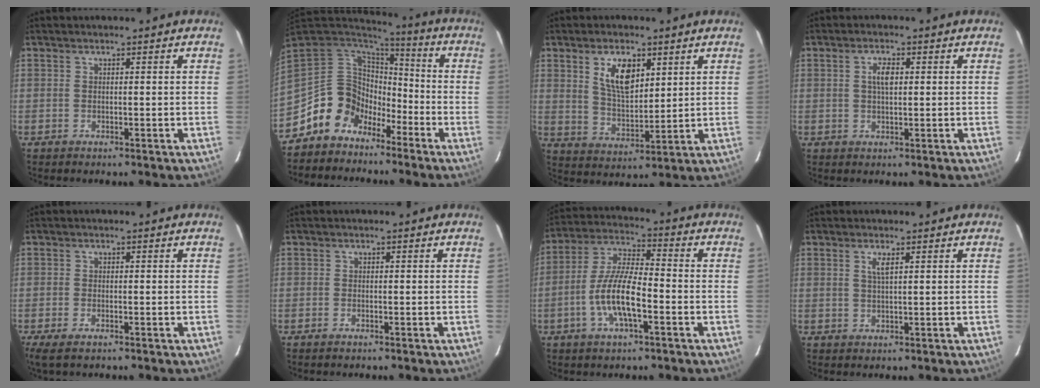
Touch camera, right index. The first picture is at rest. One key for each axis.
{"total": 11.9, "fx": -7.0, "fy": 9.3, "fz": 2.5, "tx": -0.070, "ty": 0.032, "tz": -0.127}
{"total": 9.1, "fx": 4.1, "fy": 4.5, "fz": 6.8, "tx": -0.122, "ty": 0.005, "tz": 0.084}
{"total": 2.9, "fx": 0.6, "fy": 1.3, "fz": 2.6, "tx": -0.047, "ty": 0.006, "tz": 0.011}
{"total": 4.4, "fx": -3.0, "fy": 1.5, "fz": 2.9, "tx": -0.069, "ty": -0.016, "tz": -0.054}
{"total": 0.8, "fx": -0.6, "fy": 0.3, "fz": 0.3, "tx": -0.009, "ty": -0.001, "tz": -0.015}
{"total": 11.0, "fx": -3.9, "fy": 3.0, "fz": 9.8, "tx": -0.205, "ty": 0.000, "tz": -0.074}
{"total": 1.9, "fx": 0.8, "fy": 0.2, "fz": 1.7, "tx": -0.033, "ty": 0.001, "tz": 0.015}